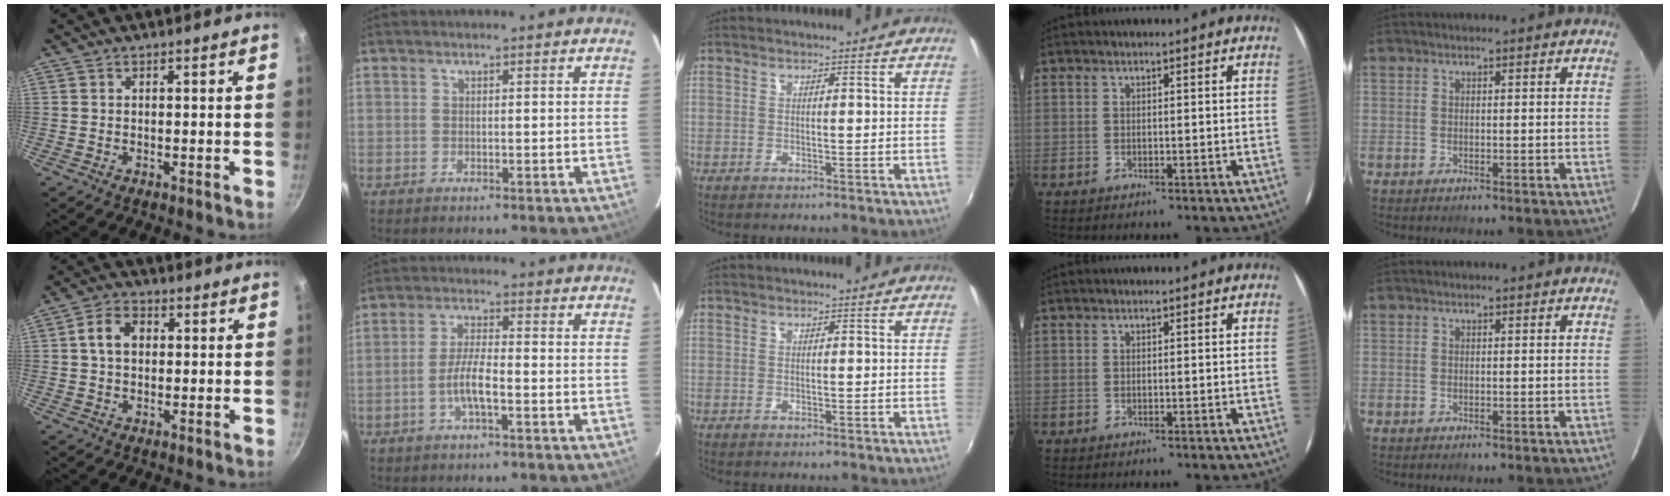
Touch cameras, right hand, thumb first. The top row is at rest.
{"thumb": {"total": 6.0, "force": [0.8, 4.5, 3.9], "torque": [-0.055, 0.012, 0.006]}, "index": {"total": 5.3, "force": [-2.2, 1.0, 4.7], "torque": [-0.097, 0.002, -0.042]}}